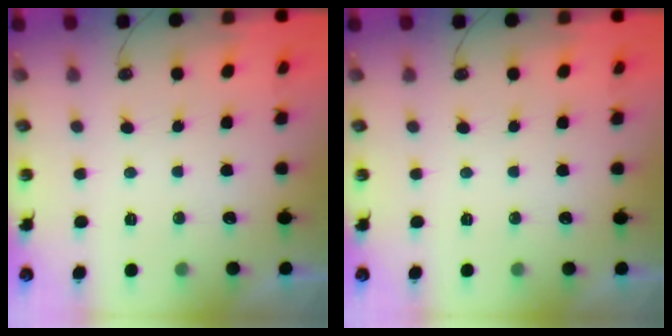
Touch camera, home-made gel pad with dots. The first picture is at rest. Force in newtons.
{"total": 0.0}